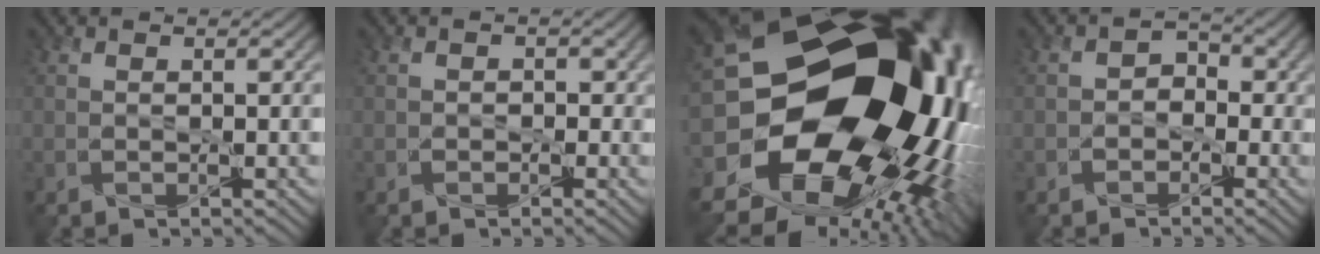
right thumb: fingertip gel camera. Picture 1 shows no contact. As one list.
[{"total": 2.1, "force": [-0.6, 1.9, 0.7], "torque": [-0.011, 0.003, -0.007]}, {"total": 24.9, "force": [-0.6, 20.0, 14.8], "torque": [-0.296, -0.041, -0.029]}, {"total": 3.3, "force": [-1.3, 2.6, 1.4], "torque": [-0.012, 0.003, -0.023]}]